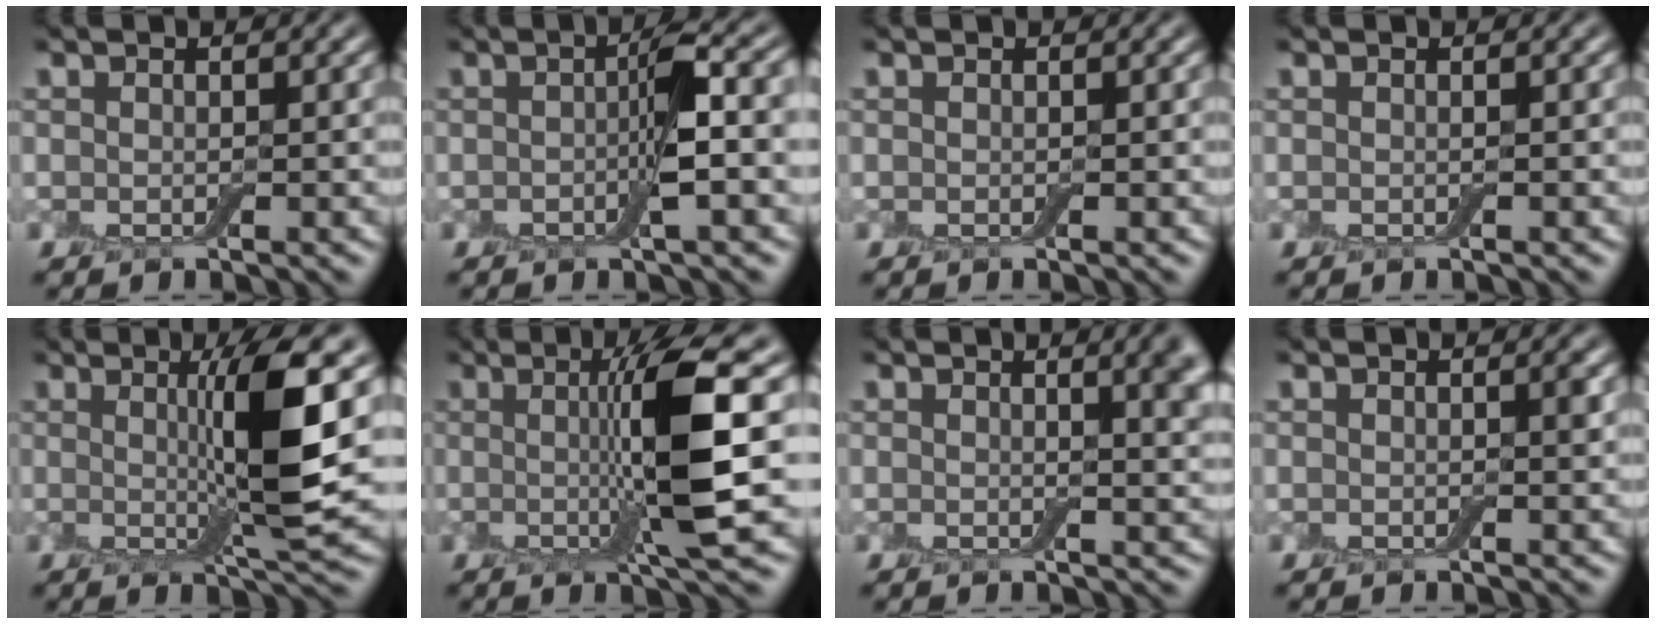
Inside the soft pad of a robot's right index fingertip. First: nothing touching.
{"total": 3.9, "force": [-0.4, 0.4, 3.8], "torque": [-0.069, 0.010, -0.012]}
{"total": 0.0}
{"total": 0.0}
{"total": 6.6, "force": [0.9, 0.4, 6.5], "torque": [-0.104, -0.003, 0.016]}
{"total": 7.3, "force": [0.2, 0.5, 7.3], "torque": [-0.121, -0.004, 0.004]}
{"total": 4.7, "force": [1.5, 1.6, 4.1], "torque": [-0.034, 0.003, 0.026]}
{"total": 0.7, "force": [0.0, 0.2, 0.7], "torque": [-0.009, 0.000, 0.001]}